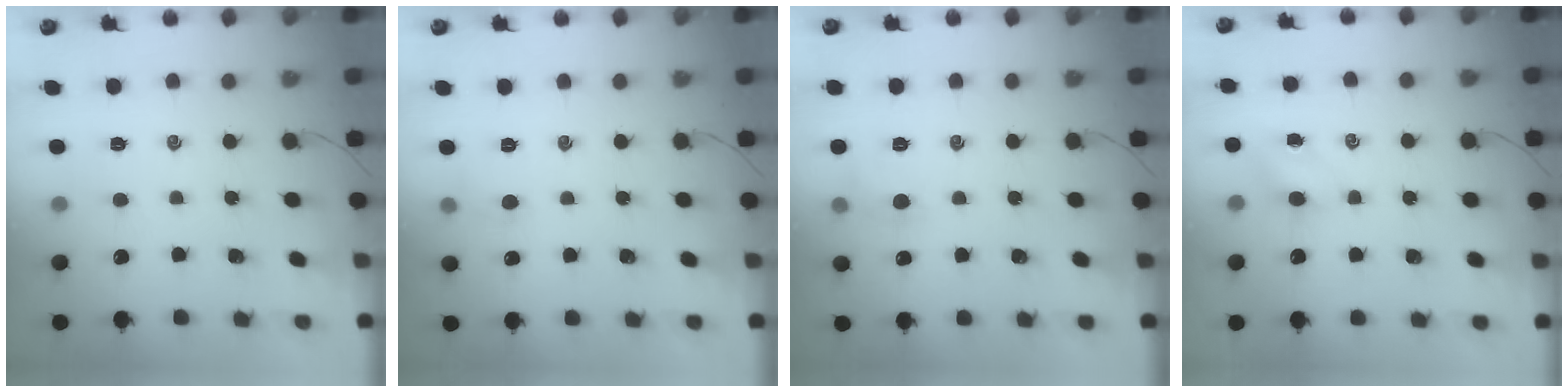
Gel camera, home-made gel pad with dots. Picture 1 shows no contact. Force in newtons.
{"total": 4.4, "press": 4.1, "slide": 1.4}
{"total": 5.9, "press": 5.6, "slide": 2.1}
{"total": 4.2, "press": 4.0, "slide": 1.1}